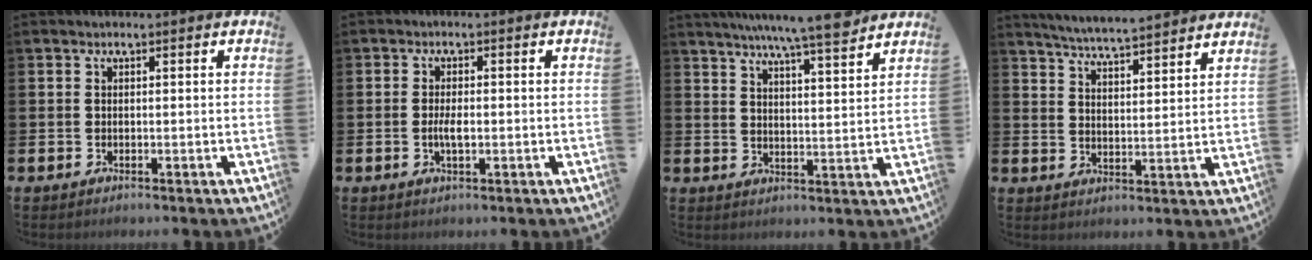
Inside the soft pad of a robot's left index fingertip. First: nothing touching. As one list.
[{"total": 2.3, "force": [-0.3, 0.9, 2.1], "torque": [-0.034, -0.002, -0.007]}, {"total": 8.0, "force": [7.4, -0.1, 3.0], "torque": [-0.059, -0.042, 0.127]}, {"total": 5.5, "force": [5.4, -0.5, 0.7], "torque": [-0.039, -0.037, 0.095]}]